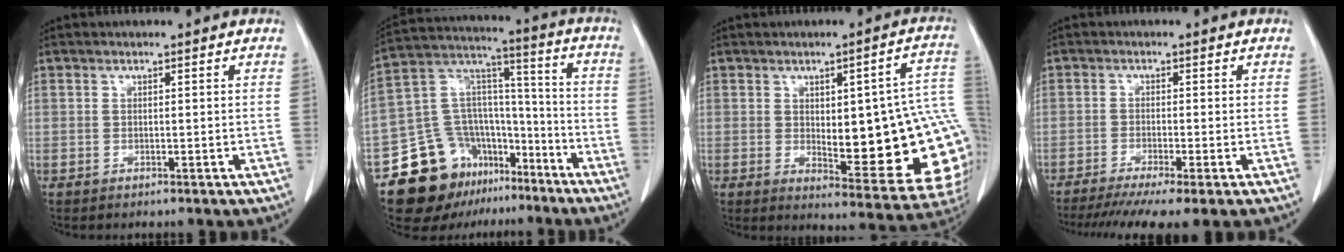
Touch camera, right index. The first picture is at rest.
{"total": 17.8, "force": [-11.5, 11.7, 6.8], "torque": [-0.115, 0.086, -0.188]}
{"total": 21.1, "force": [-0.4, 5.5, 20.4], "torque": [-0.179, 0.015, 0.014]}
{"total": 9.3, "force": [-7.0, 0.3, 6.1], "torque": [-0.090, -0.018, -0.109]}